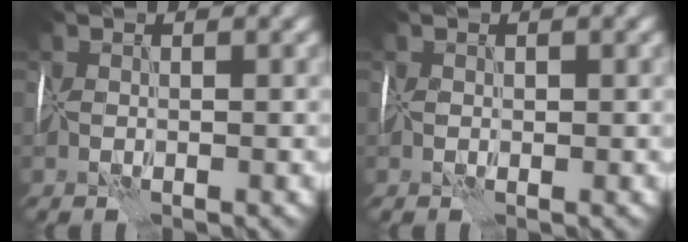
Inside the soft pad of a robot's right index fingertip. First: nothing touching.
{"total": 0.0}